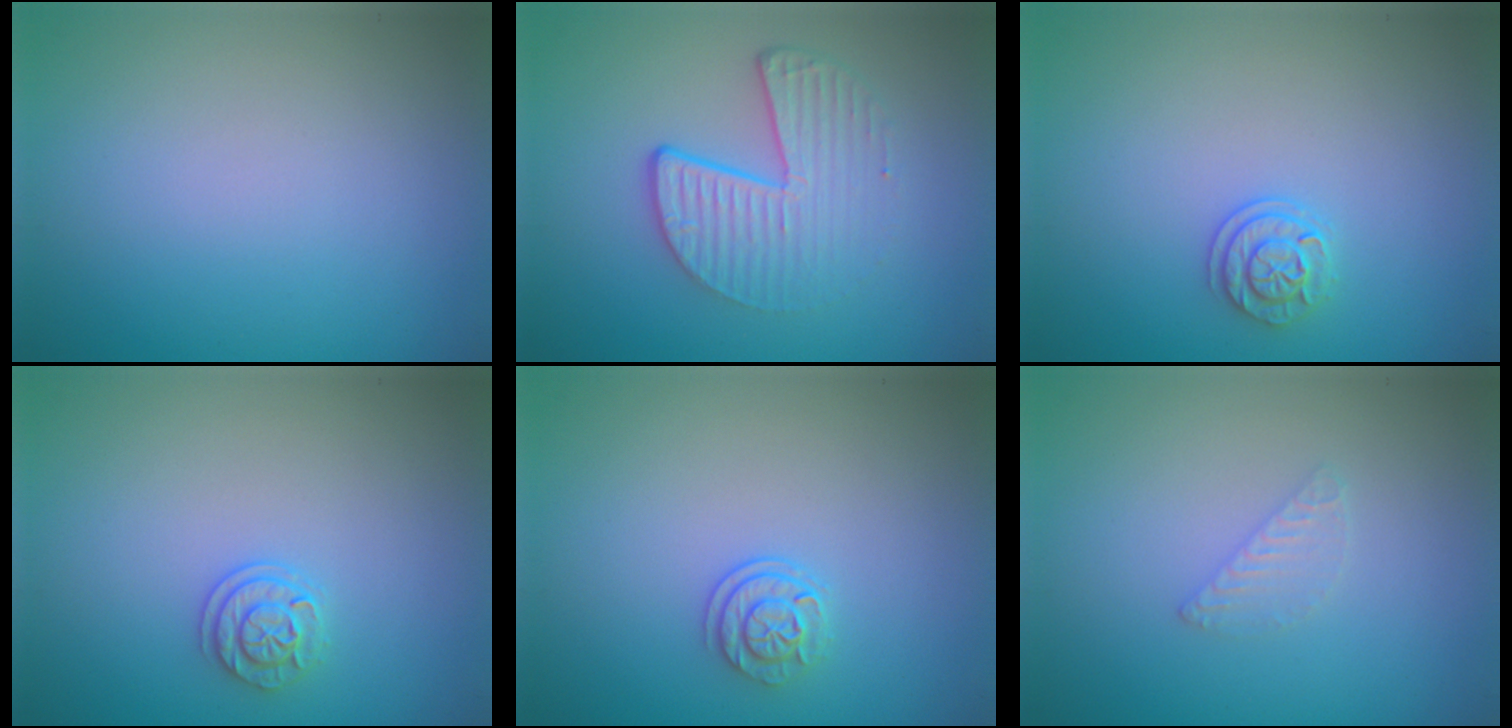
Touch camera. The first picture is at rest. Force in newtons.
{"total": 4.7, "press": 3.0, "slide": 3.6}
{"total": 1.9, "press": 1.7, "slide": 0.8}
{"total": 1.9, "press": 1.7, "slide": 0.8}
{"total": 1.9, "press": 1.6, "slide": 1.1}
{"total": 1.1, "press": 1.1, "slide": 0.1}